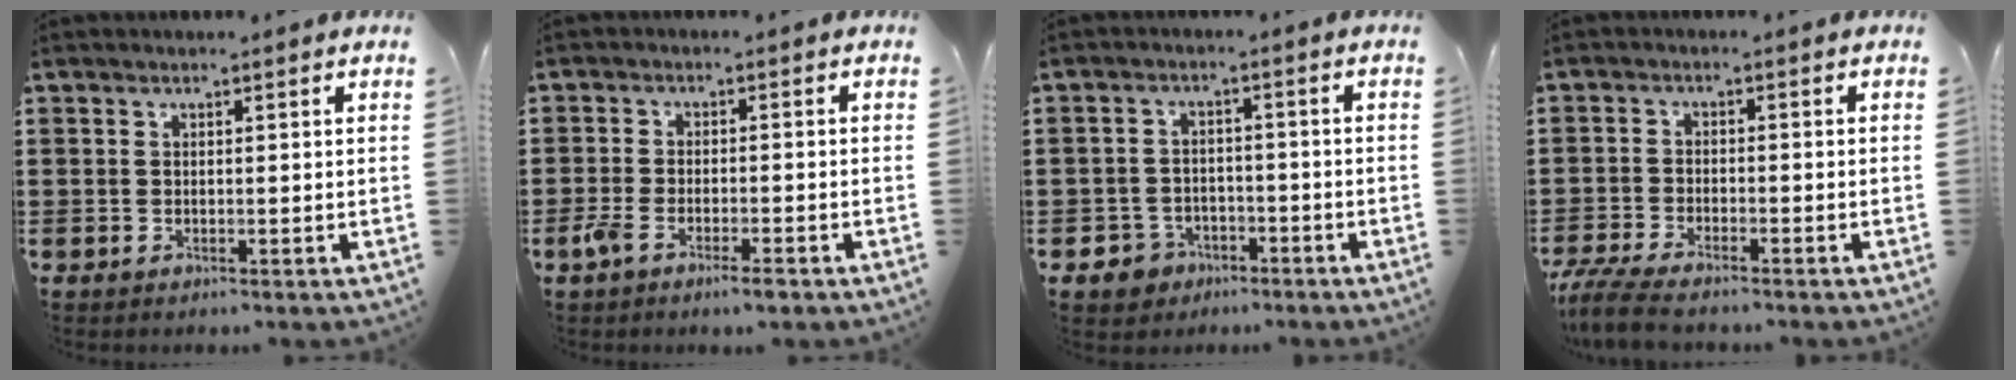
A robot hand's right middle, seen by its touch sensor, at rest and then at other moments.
{"total": 3.7, "force": [-2.3, 1.0, 2.8], "torque": [-0.065, -0.002, -0.046]}
{"total": 3.5, "force": [-2.6, 2.2, 0.5], "torque": [-0.031, 0.001, -0.059]}
{"total": 4.5, "force": [-4.1, 0.2, 1.7], "torque": [-0.056, -0.015, -0.088]}